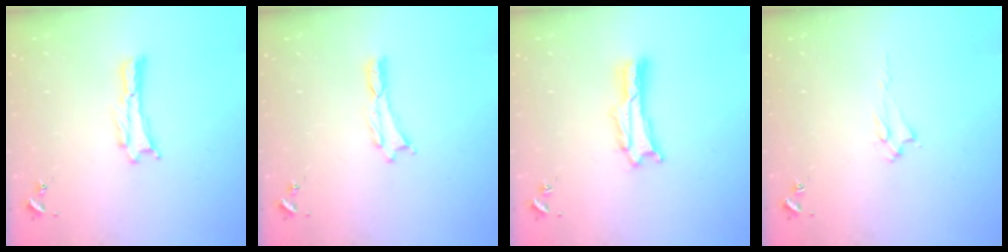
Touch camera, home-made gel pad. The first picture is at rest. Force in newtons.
{"total": 0.0}
{"total": 1.4, "press": 1.3, "slide": 0.2}
{"total": 1.9, "press": 1.8, "slide": 0.4}